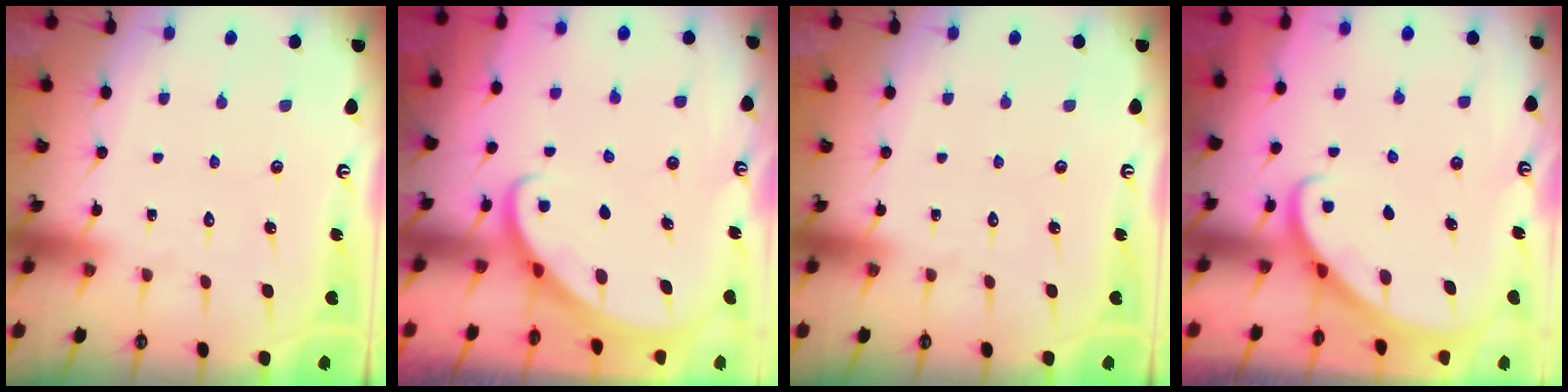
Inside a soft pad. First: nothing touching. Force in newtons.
{"total": 2.5, "press": 2.5, "slide": 0.2}
{"total": 0.0}
{"total": 2.7, "press": 2.7, "slide": 0.2}